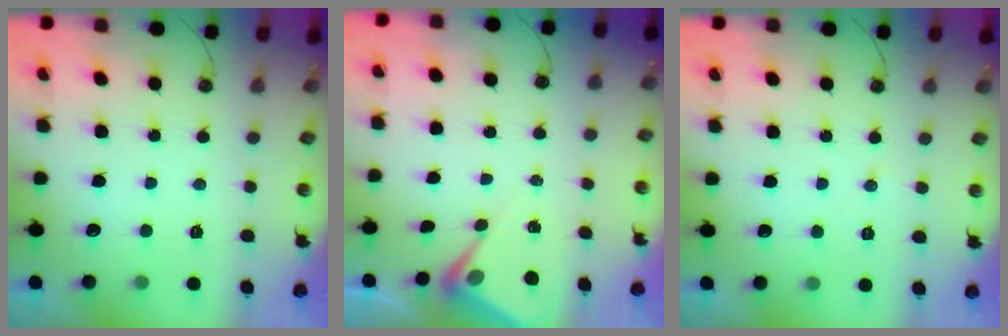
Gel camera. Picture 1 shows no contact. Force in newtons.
{"total": 5.9, "press": 5.8, "slide": 0.7}
{"total": 3.7, "press": 3.7, "slide": 0.6}